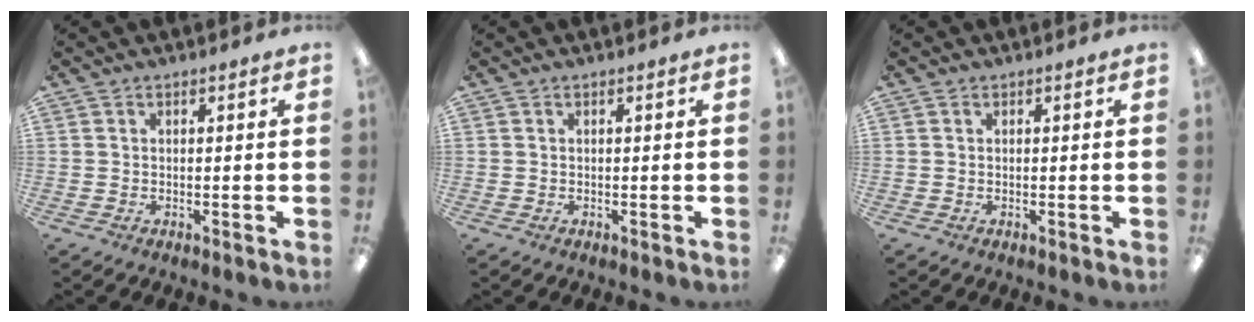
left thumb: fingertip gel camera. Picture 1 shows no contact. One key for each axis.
{"total": 0.0}
{"total": 0.0}